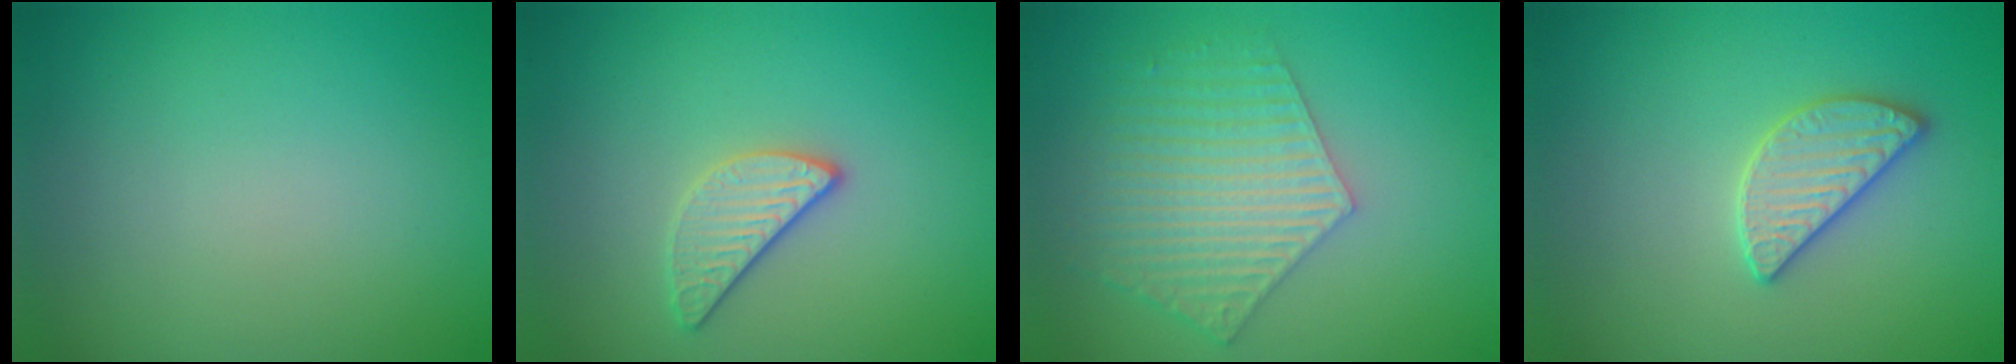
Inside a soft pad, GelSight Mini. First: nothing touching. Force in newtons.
{"total": 2.5, "press": 2.4, "slide": 0.8}
{"total": 5.8, "press": 4.4, "slide": 3.8}
{"total": 2.8, "press": 2.8, "slide": 0.2}